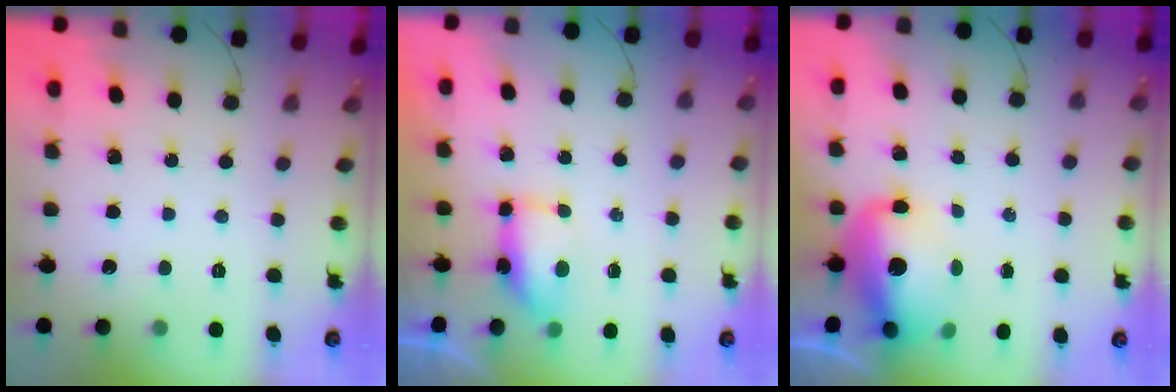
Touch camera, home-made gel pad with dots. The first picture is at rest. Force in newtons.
{"total": 7.9, "press": 7.4, "slide": 2.9}
{"total": 13.5, "press": 13.1, "slide": 3.3}